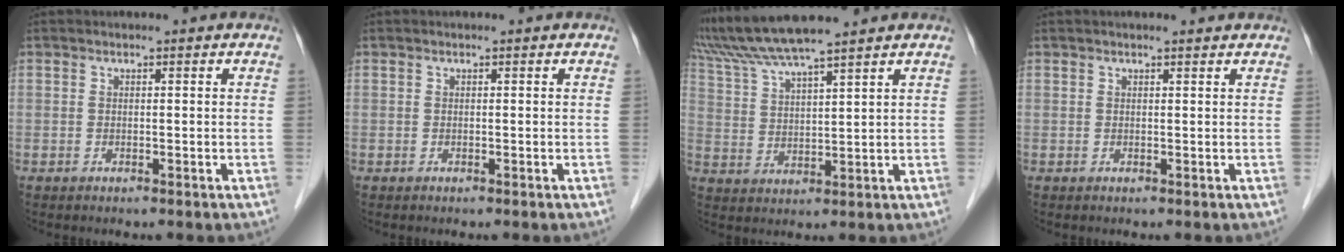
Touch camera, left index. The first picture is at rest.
{"total": 0.0}
{"total": 10.7, "force": [9.5, -1.2, 4.8], "torque": [-0.098, 0.025, 0.180]}
{"total": 2.4, "force": [2.2, 0.2, 1.1], "torque": [-0.013, 0.015, 0.025]}